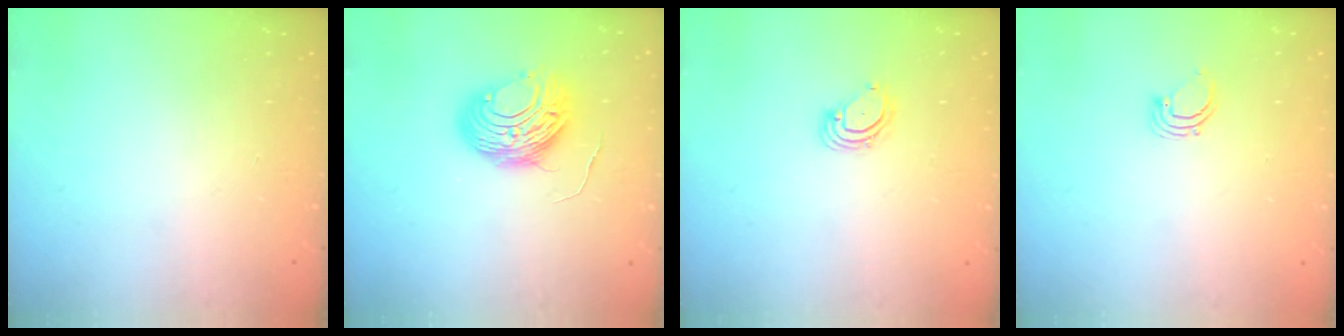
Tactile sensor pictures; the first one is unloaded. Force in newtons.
{"total": 10.0, "press": 10.0, "slide": 0.9}
{"total": 3.4, "press": 3.4, "slide": 0.3}
{"total": 2.3, "press": 2.3, "slide": 0.1}